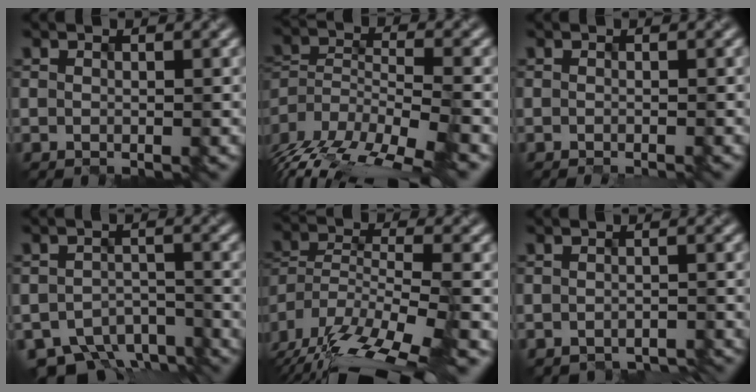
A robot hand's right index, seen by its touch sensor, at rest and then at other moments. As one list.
[{"total": 14.9, "force": [-11.8, 5.5, 7.1], "torque": [-0.130, -0.009, -0.149]}, {"total": 0.6, "force": [-0.4, 0.2, 0.5], "torque": [-0.003, -0.002, -0.009]}, {"total": 6.8, "force": [-5.8, 2.9, 2.0], "torque": [-0.024, -0.018, -0.086]}, {"total": 15.8, "force": [-12.9, 4.7, 7.8], "torque": [-0.134, -0.023, -0.186]}, {"total": 2.8, "force": [-2.8, 0.3, -0.2], "torque": [0.005, -0.007, -0.035]}]